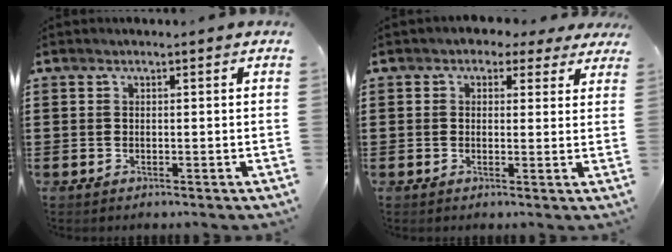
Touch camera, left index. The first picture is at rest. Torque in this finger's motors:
{"motor_torque": [1.10, -1.04, 0.34, 0.04]}